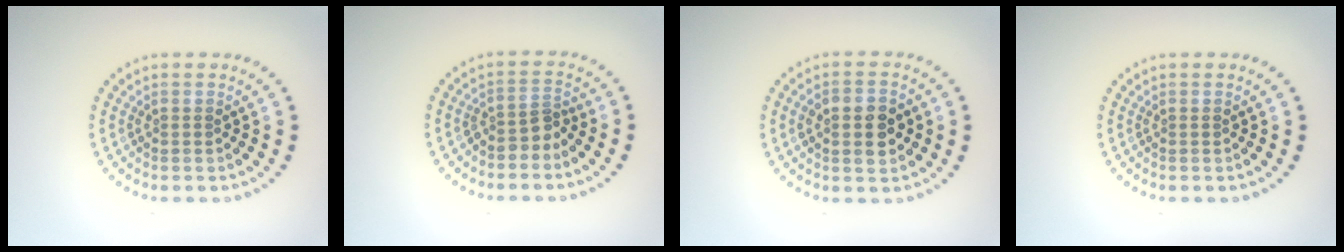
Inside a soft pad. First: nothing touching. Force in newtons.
{"total": 2.1, "press": 1.5, "slide": 1.4}
{"total": 3.9, "press": 3.9, "slide": 0.2}
{"total": 0.0}